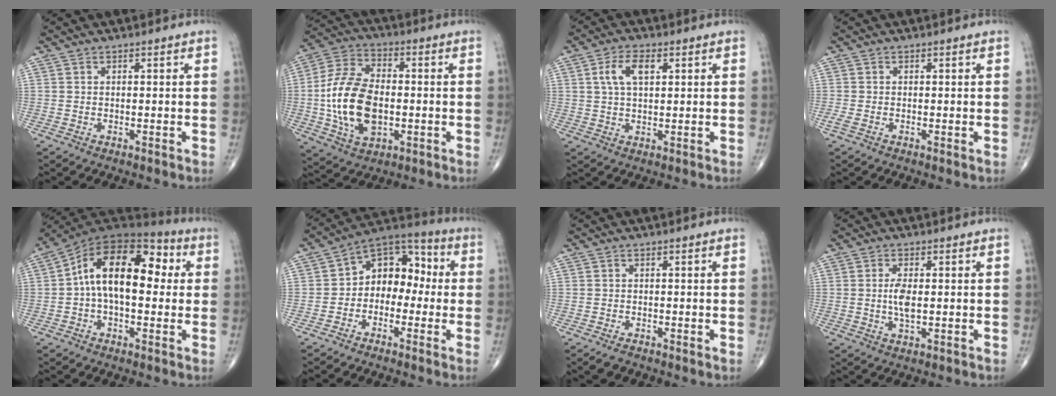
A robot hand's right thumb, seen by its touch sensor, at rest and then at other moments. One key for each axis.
{"total": 16.5, "fx": -1.7, "fy": 9.8, "fz": 13.2, "tx": -0.247, "ty": 0.014, "tz": -0.029}
{"total": 6.0, "fx": 1.9, "fy": 3.0, "fz": 4.8, "tx": -0.095, "ty": 0.005, "tz": 0.037}
{"total": 1.4, "fx": -0.4, "fy": 0.5, "fz": 1.2, "tx": -0.030, "ty": -0.004, "tz": -0.011}
{"total": 16.9, "fx": 1.6, "fy": 9.6, "fz": 13.8, "tx": -0.198, "ty": 0.048, "tz": 0.015}
{"total": 11.0, "fx": -0.7, "fy": 8.0, "fz": 7.5, "tx": -0.068, "ty": 0.046, "tz": -0.036}
{"total": 1.6, "fx": -1.1, "fy": 0.7, "fz": 0.9, "tx": -0.016, "ty": 0.000, "tz": -0.021}
{"total": 3.9, "fx": 0.0, "fy": 1.5, "fz": 3.5, "tx": -0.070, "ty": -0.007, "tz": -0.003}